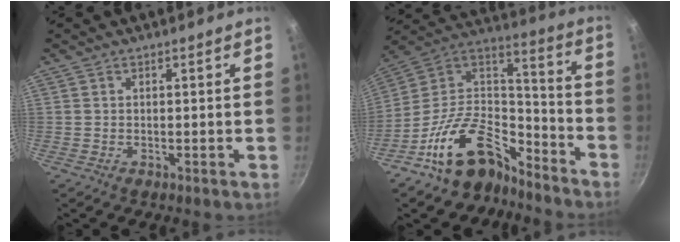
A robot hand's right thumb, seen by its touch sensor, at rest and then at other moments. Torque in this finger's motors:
{"motor_torque": [1.00, -0.32, 1.35, -1.41, 0.41]}